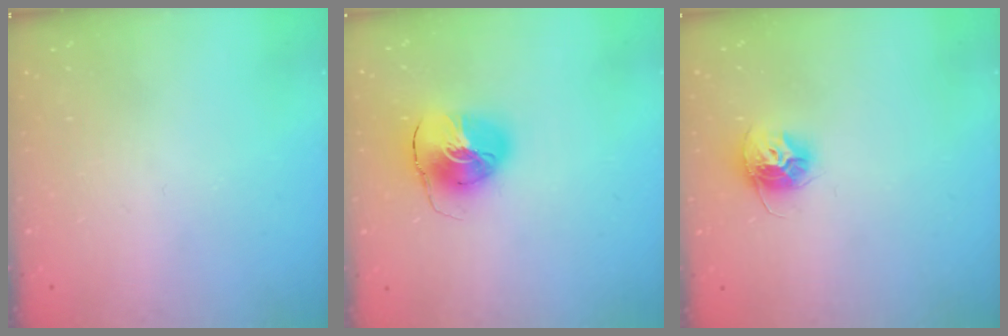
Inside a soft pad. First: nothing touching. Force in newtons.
{"total": 9.3, "press": 9.2, "slide": 1.3}
{"total": 10.3, "press": 10.3, "slide": 0.4}